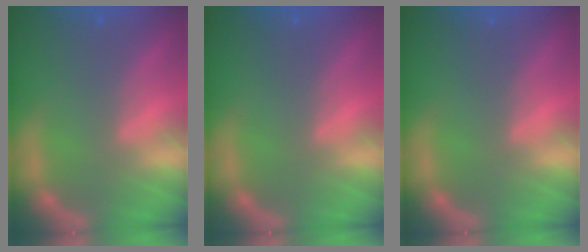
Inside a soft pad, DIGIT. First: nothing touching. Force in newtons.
{"total": 0.0}
{"total": 0.0}